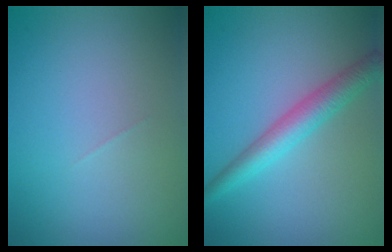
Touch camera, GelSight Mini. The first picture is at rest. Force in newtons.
{"total": 3.6, "press": 3.6, "slide": 0.1}